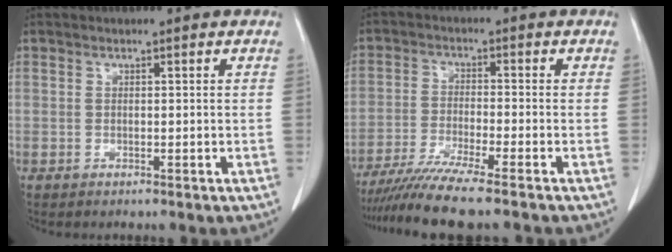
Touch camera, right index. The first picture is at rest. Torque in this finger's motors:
{"motor_torque": [1.10, -1.05, 0.26, 0.12]}